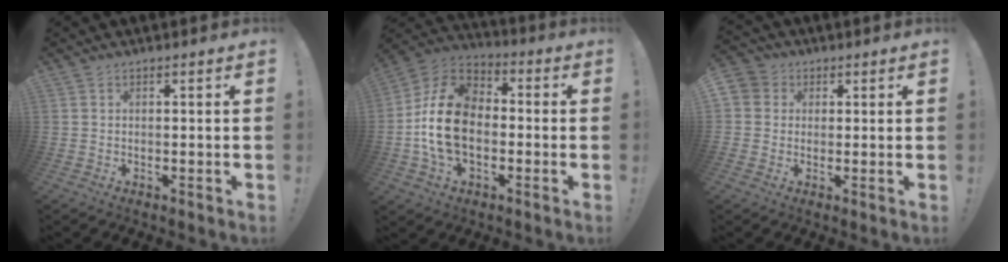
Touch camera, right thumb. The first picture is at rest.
{"total": 18.6, "force": [-2.1, 13.0, 13.1], "torque": [-0.245, 0.035, -0.027]}
{"total": 4.4, "force": [0.6, 4.2, 1.3], "torque": [-0.019, 0.003, 0.011]}